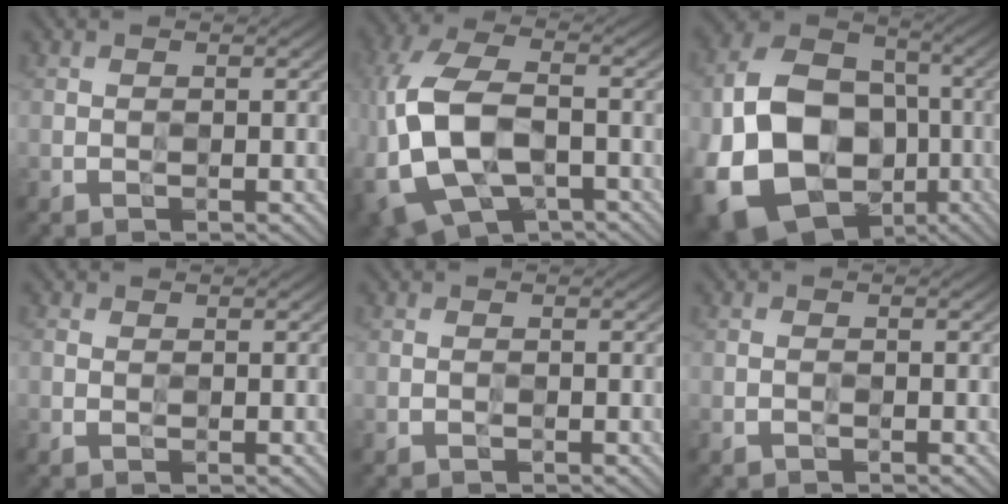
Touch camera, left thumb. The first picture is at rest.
{"total": 14.8, "force": [-3.7, 8.5, 11.5], "torque": [-0.281, -0.012, -0.071]}
{"total": 20.2, "force": [-4.8, 15.6, 11.9], "torque": [-0.251, -0.032, -0.076]}
{"total": 0.8, "force": [0.0, 0.6, 0.5], "torque": [-0.015, 0.000, -0.002]}
{"total": 0.5, "force": [-0.3, 0.2, 0.3], "torque": [-0.006, 0.001, -0.008]}
{"total": 0.8, "force": [-0.6, 0.4, 0.4], "torque": [-0.009, 0.001, -0.013]}